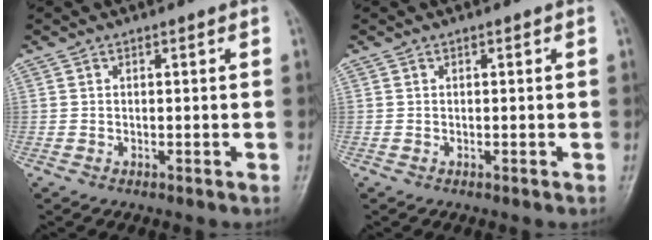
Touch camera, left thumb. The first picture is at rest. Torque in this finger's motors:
{"motor_torque": [-0.03, 0.03, 0.00, 0.00, 0.00]}